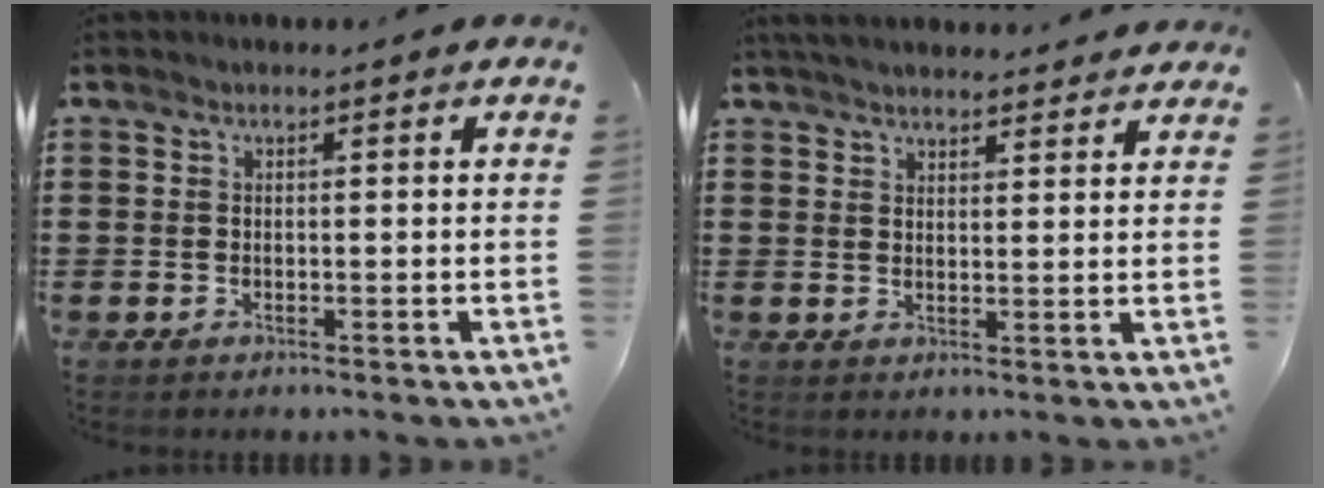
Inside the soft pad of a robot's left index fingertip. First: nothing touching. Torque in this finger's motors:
{"motor_torque": [2.14, 0.00, 0.73, 0.10]}